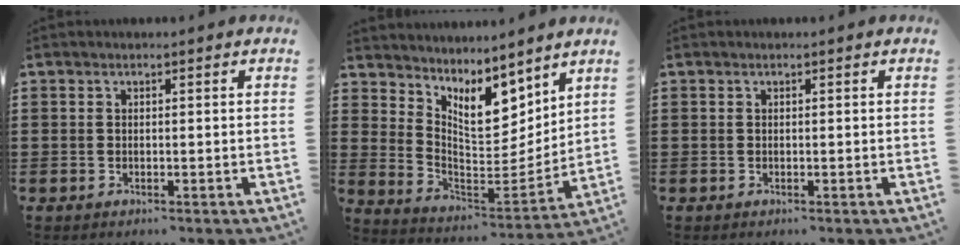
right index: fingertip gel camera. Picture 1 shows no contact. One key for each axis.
{"total": 8.7, "fx": 6.2, "fy": 3.8, "fz": 4.8, "tx": -0.095, "ty": -0.050, "tz": 0.114}
{"total": 0.0}